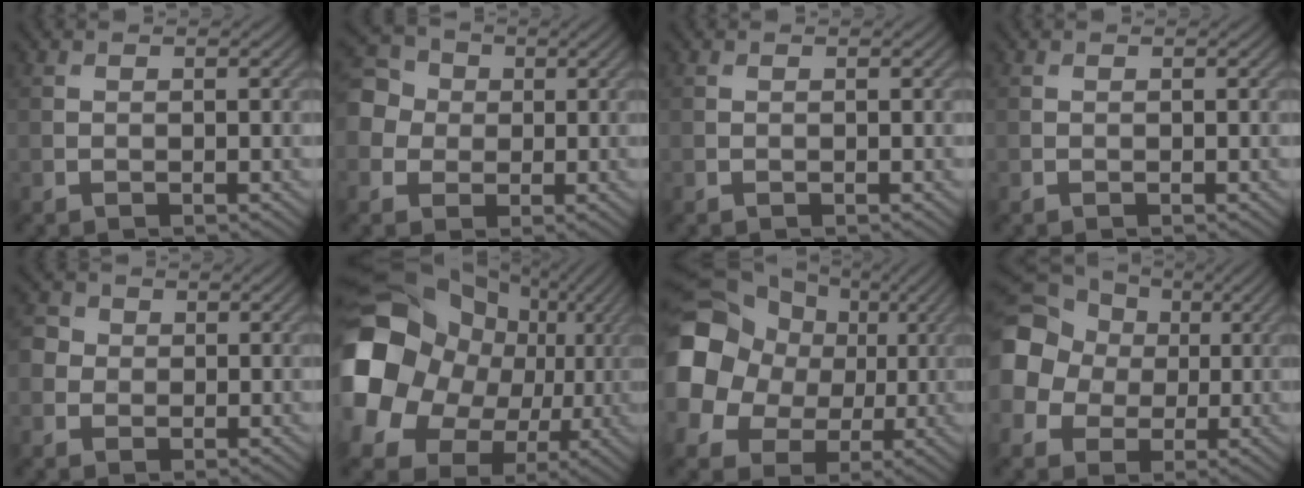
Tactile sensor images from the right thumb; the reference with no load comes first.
{"total": 5.6, "force": [0.2, 5.1, 2.2], "torque": [-0.069, 0.009, -0.008]}
{"total": 0.0}
{"total": 0.0}
{"total": 2.8, "force": [0.2, 2.6, 0.9], "torque": [-0.028, 0.005, -0.003]}
{"total": 22.8, "force": [2.6, 19.4, 11.8], "torque": [-0.284, -0.005, 0.036]}
{"total": 16.1, "force": [3.1, 13.9, 7.5], "torque": [-0.237, 0.009, 0.047]}
{"total": 15.0, "force": [1.8, 13.6, 6.1], "torque": [-0.203, 0.020, -0.003]}